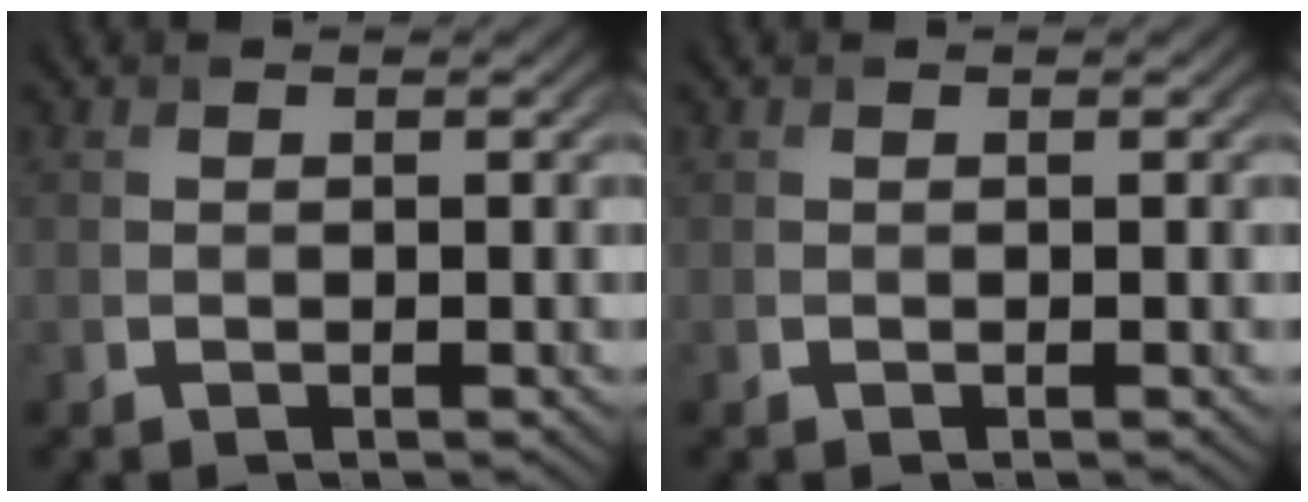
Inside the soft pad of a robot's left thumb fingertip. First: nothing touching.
{"total": 0.0}